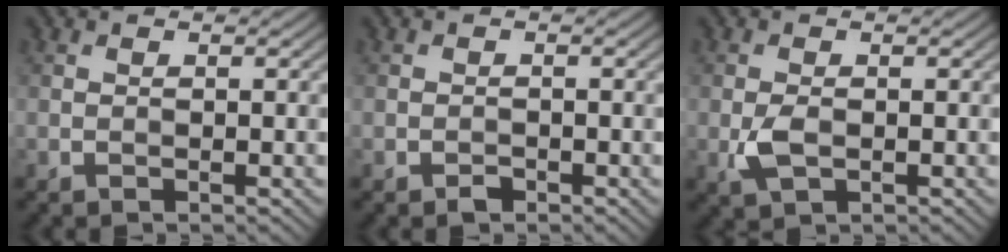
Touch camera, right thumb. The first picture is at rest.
{"total": 0.9, "force": [-0.7, 0.4, 0.4], "torque": [-0.004, 0.001, -0.014]}
{"total": 2.7, "force": [-0.6, 1.5, 2.2], "torque": [-0.053, -0.005, -0.011]}